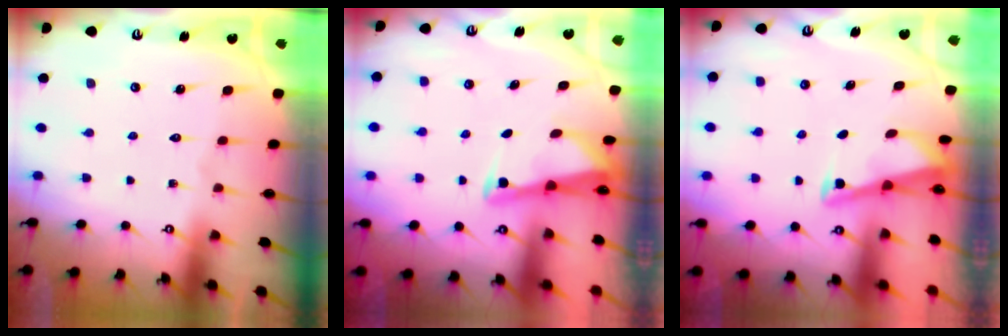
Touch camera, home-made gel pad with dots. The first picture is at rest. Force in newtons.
{"total": 2.5, "press": 2.5, "slide": 0.2}
{"total": 2.9, "press": 2.9, "slide": 0.4}